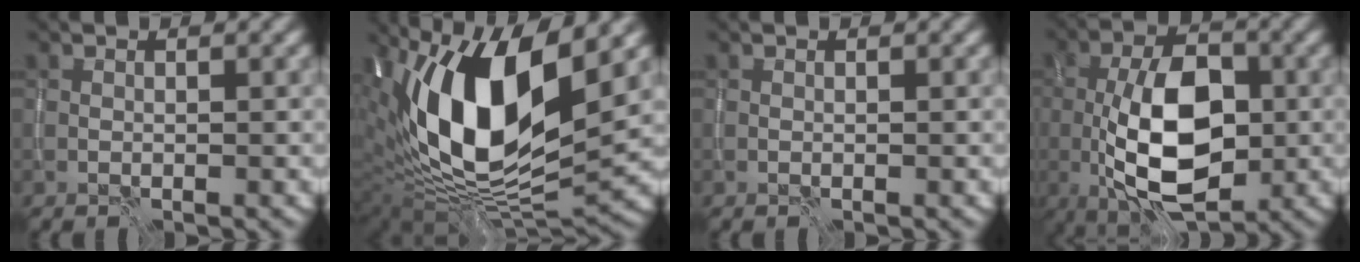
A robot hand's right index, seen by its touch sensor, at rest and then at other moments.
{"total": 13.6, "force": [3.8, 5.9, 11.7], "torque": [-0.216, -0.001, 0.069]}
{"total": 0.0}
{"total": 10.2, "force": [-1.6, 5.3, 8.6], "torque": [-0.153, -0.002, -0.029]}